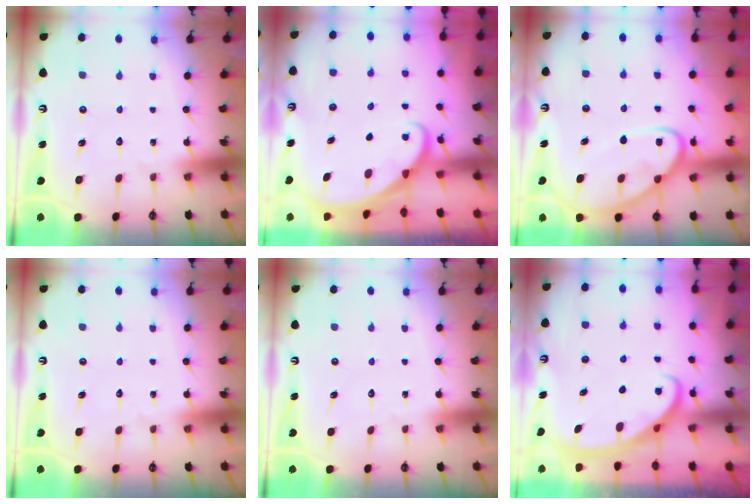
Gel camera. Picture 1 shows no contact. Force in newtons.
{"total": 1.6, "press": 1.6, "slide": 0.0}
{"total": 11.6, "press": 11.5, "slide": 1.2}
{"total": 0.0}
{"total": 0.0}
{"total": 2.6, "press": 2.6, "slide": 0.4}